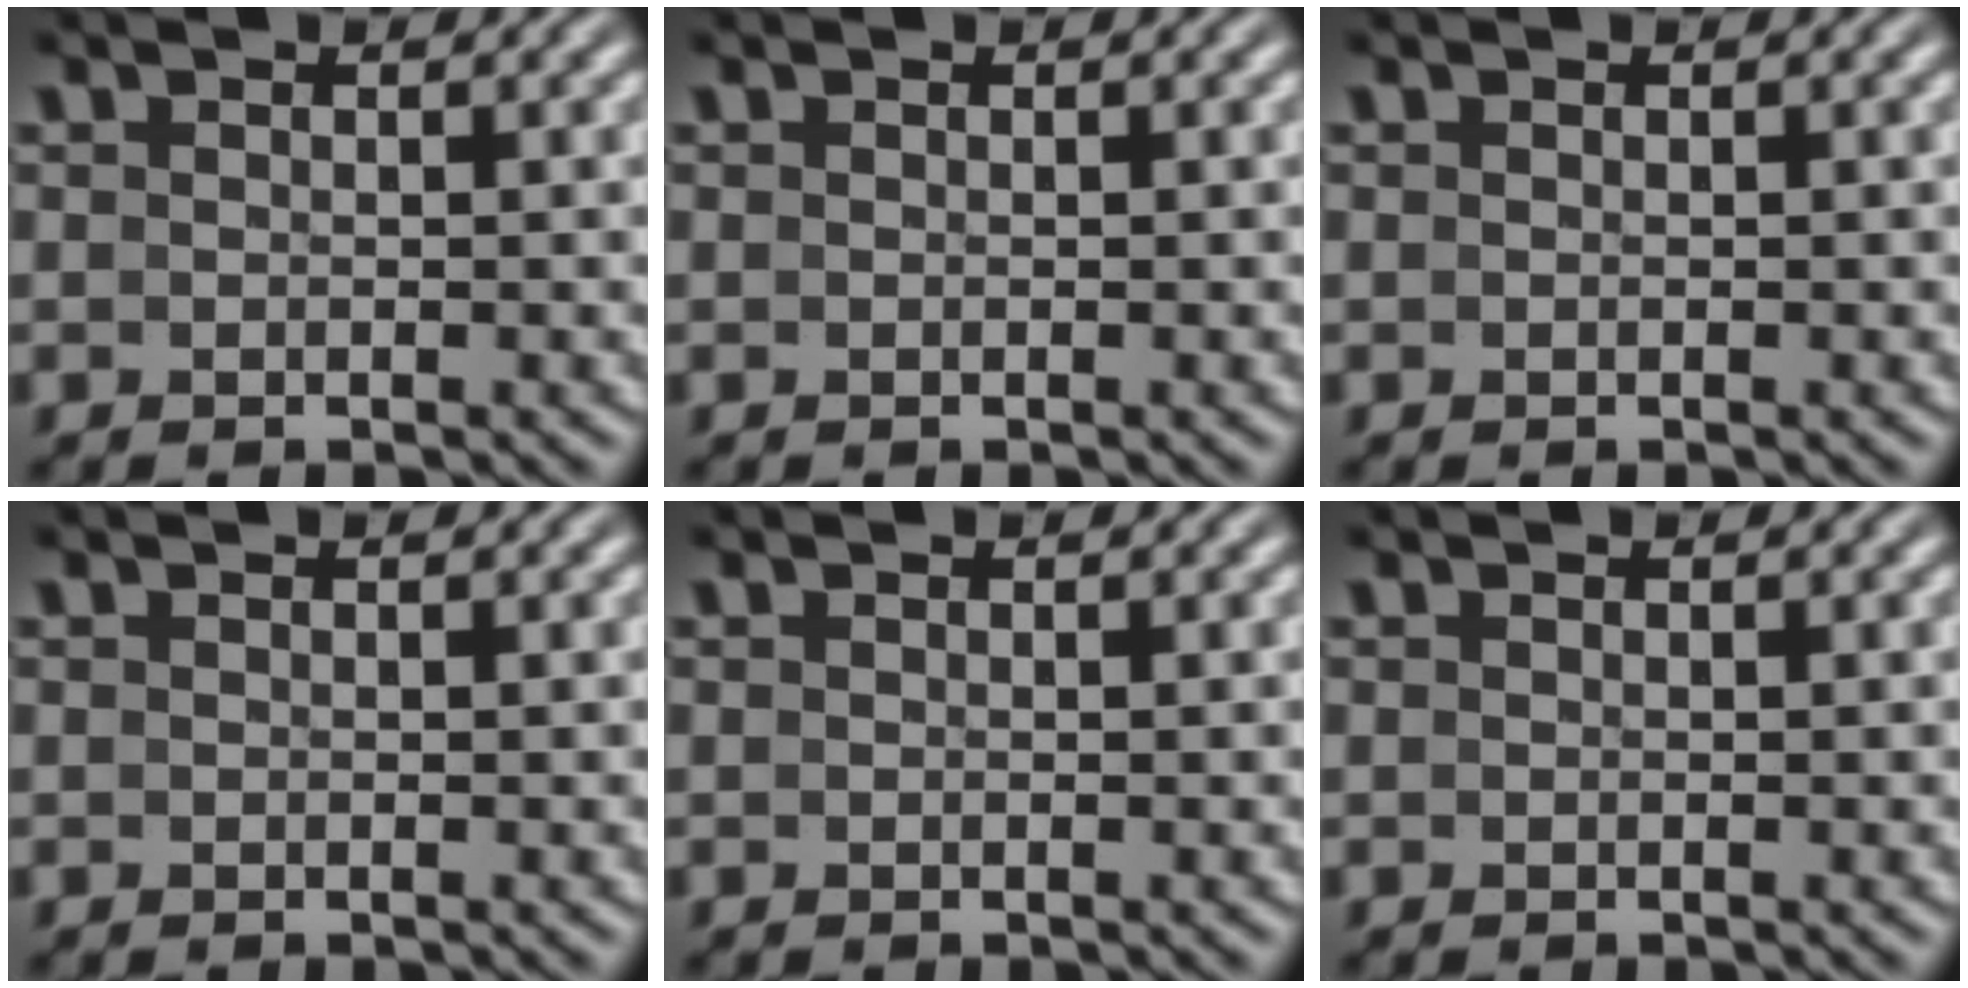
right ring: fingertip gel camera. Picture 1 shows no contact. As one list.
[{"total": 0.0}, {"total": 0.0}, {"total": 0.0}, {"total": 0.0}, {"total": 0.0}]